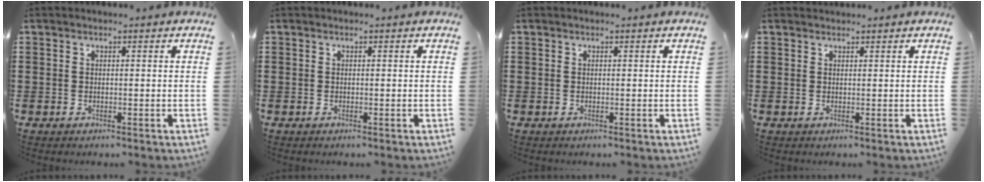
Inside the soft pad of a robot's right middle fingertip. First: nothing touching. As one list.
[{"total": 0.0}, {"total": 0.0}, {"total": 0.7, "force": [0.7, 0.2, -0.1], "torque": [0.007, -0.003, 0.012]}]